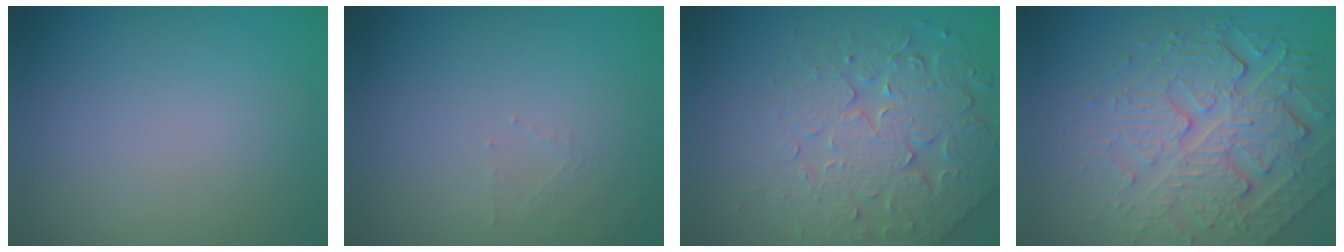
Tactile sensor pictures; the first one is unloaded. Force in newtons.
{"total": 1.0, "press": 1.0, "slide": 0.2}
{"total": 5.1, "press": 4.8, "slide": 1.8}
{"total": 7.2, "press": 5.3, "slide": 4.9}